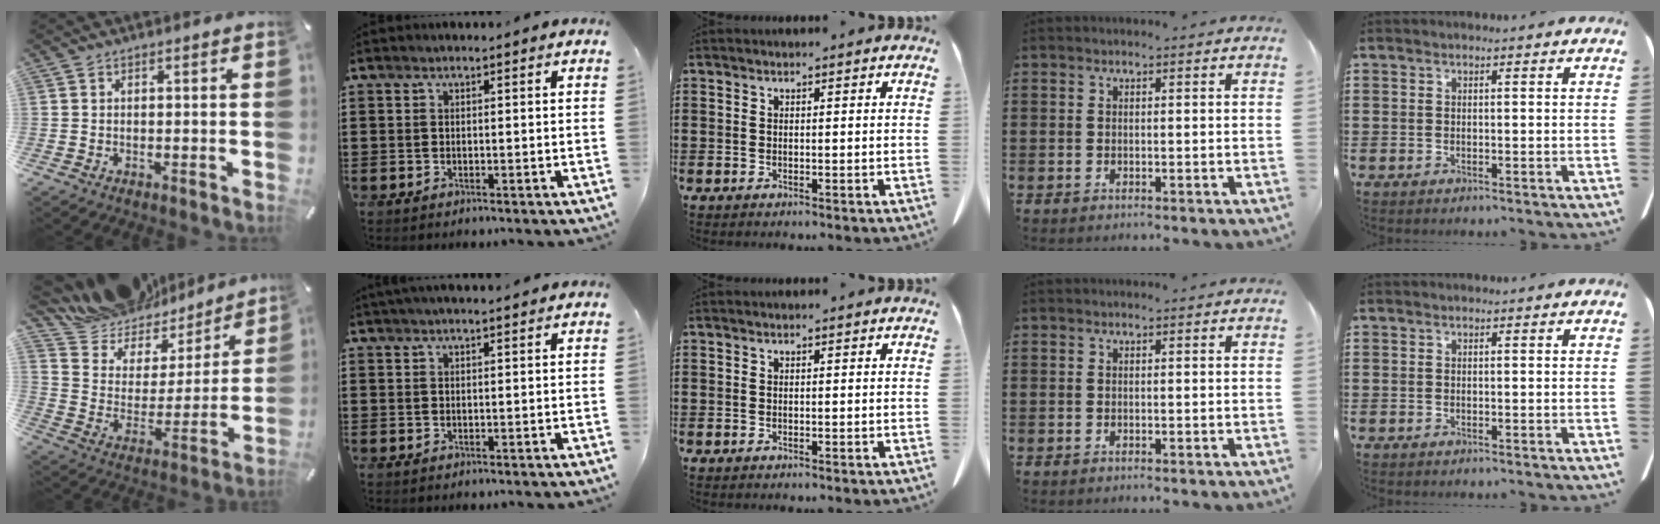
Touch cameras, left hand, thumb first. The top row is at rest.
{"thumb": {"total": 14.3, "force": [12.9, 6.2, -0.1], "torque": [-0.014, -0.140, 0.227]}, "index": {"total": 1.5, "force": [1.3, 0.0, 0.7], "torque": [-0.015, 0.001, 0.024]}}